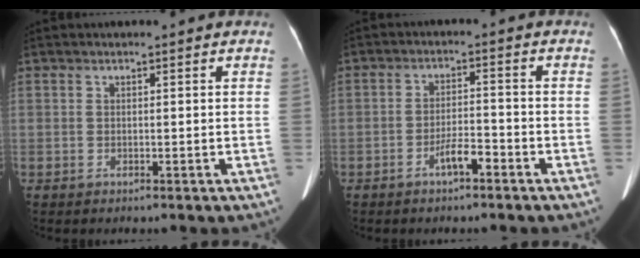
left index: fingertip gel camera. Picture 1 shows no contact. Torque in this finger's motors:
{"motor_torque": [0.00, 0.02, 0.05, 0.02]}